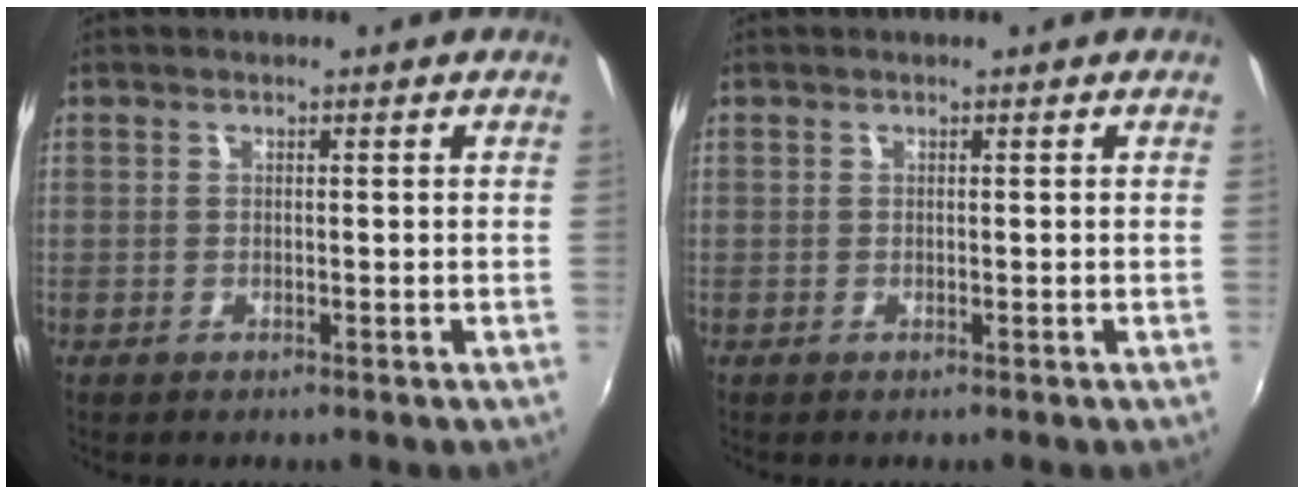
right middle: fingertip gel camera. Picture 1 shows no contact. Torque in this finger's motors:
{"motor_torque": [0.01, -0.01, -0.01, 0.01]}